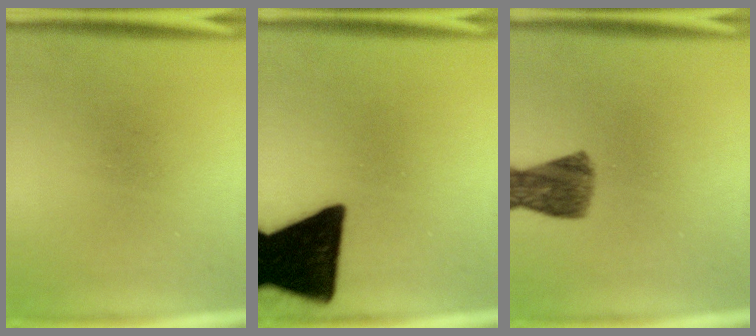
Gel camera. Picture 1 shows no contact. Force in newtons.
{"total": 19.1}
{"total": 7.4}